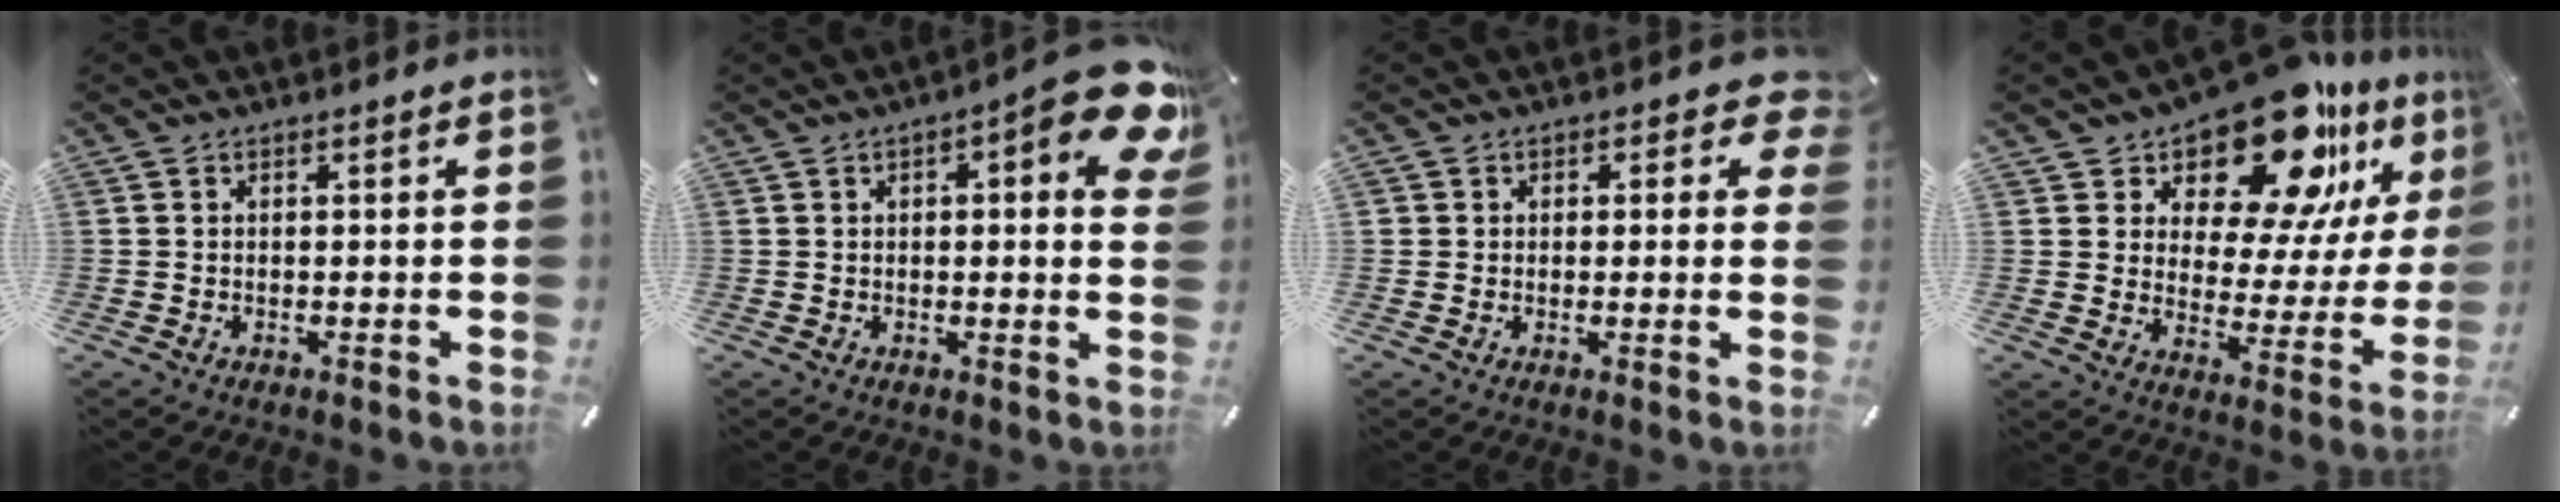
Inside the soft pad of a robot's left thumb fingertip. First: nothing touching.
{"total": 11.8, "force": [5.3, 3.5, 9.9], "torque": [-0.115, -0.037, 0.085]}
{"total": 4.9, "force": [2.0, 3.3, 3.0], "torque": [-0.021, -0.007, 0.029]}
{"total": 18.8, "force": [15.0, 7.6, 8.5], "torque": [-0.137, -0.124, 0.257]}